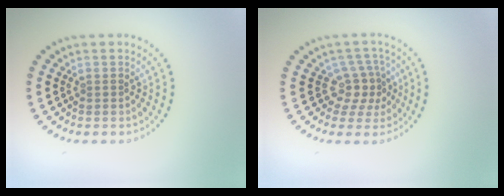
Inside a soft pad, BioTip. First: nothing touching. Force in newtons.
{"total": 3.0, "press": 2.2, "slide": 2.0}